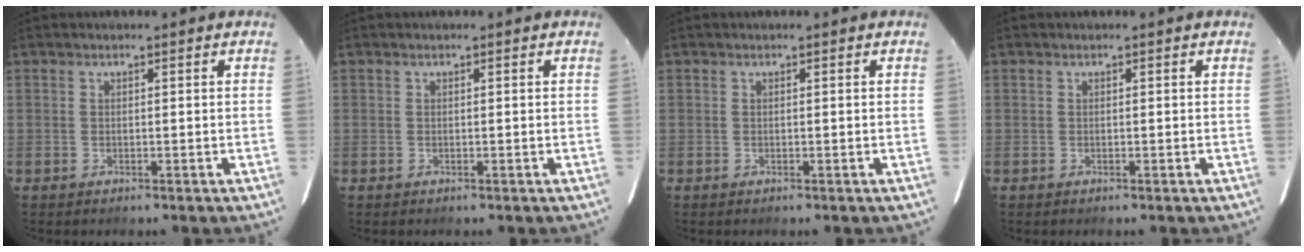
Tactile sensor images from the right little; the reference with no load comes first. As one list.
[{"total": 0.0}, {"total": 0.0}, {"total": 0.0}]